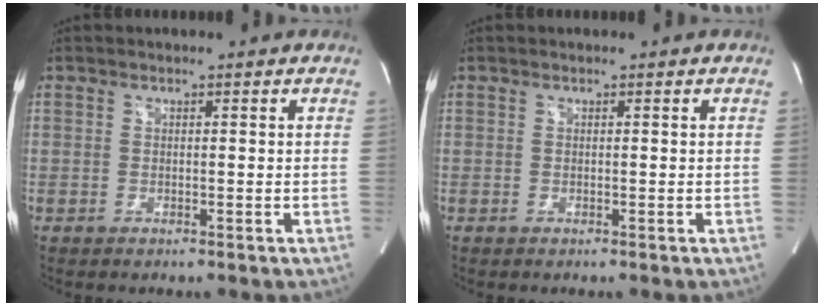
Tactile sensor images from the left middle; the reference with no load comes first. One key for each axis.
{"total": 0.0}